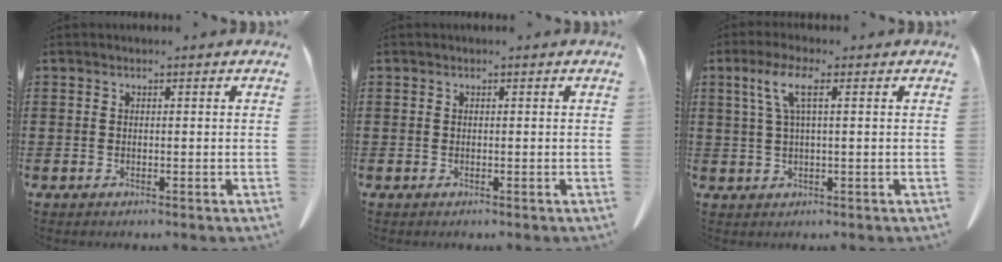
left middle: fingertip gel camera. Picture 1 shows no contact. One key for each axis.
{"total": 0.0}
{"total": 4.8, "fx": 1.6, "fy": 0.8, "fz": 4.4, "tx": -0.099, "ty": 0.003, "tz": 0.023}